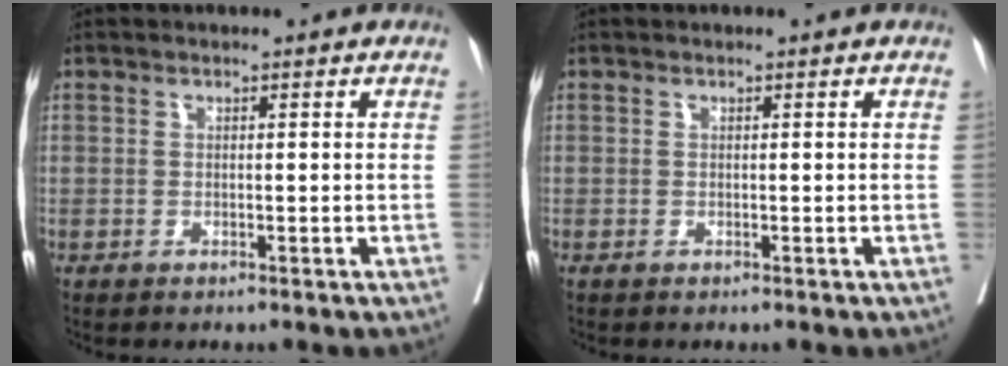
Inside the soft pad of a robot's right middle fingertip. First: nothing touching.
{"total": 0.0}